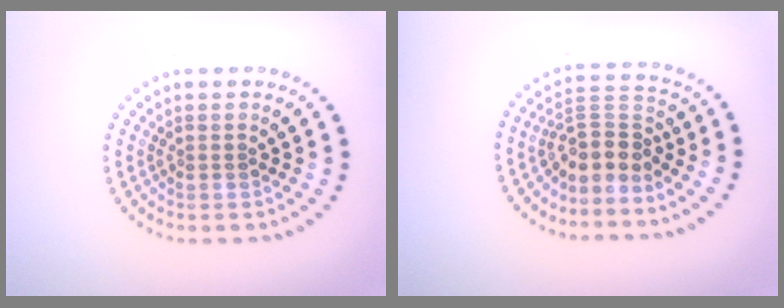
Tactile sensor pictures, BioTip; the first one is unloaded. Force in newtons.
{"total": 3.3, "press": 2.6, "slide": 2.1}